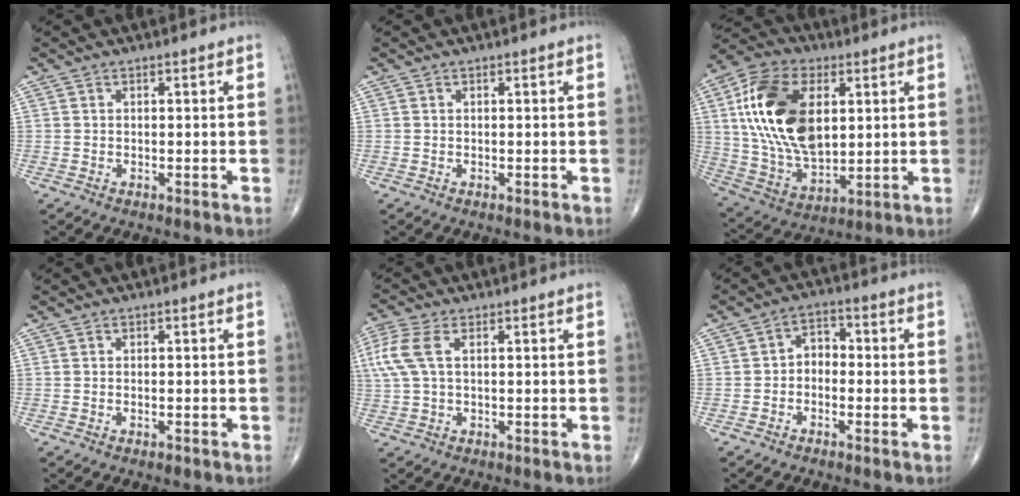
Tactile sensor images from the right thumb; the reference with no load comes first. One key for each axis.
{"total": 0.0}
{"total": 21.3, "fx": 4.6, "fy": 12.4, "fz": 16.6, "tx": -0.304, "ty": -0.011, "tz": 0.086}
{"total": 0.8, "fx": -0.4, "fy": 0.3, "fz": 0.6, "tx": -0.011, "ty": 0.000, "tz": -0.005}
{"total": 7.4, "fx": 1.9, "fy": 3.7, "fz": 6.1, "tx": -0.176, "ty": 0.022, "tz": 0.037}
{"total": 4.0, "fx": -1.0, "fy": 2.9, "fz": 2.6, "tx": -0.024, "ty": 0.024, "tz": -0.032}